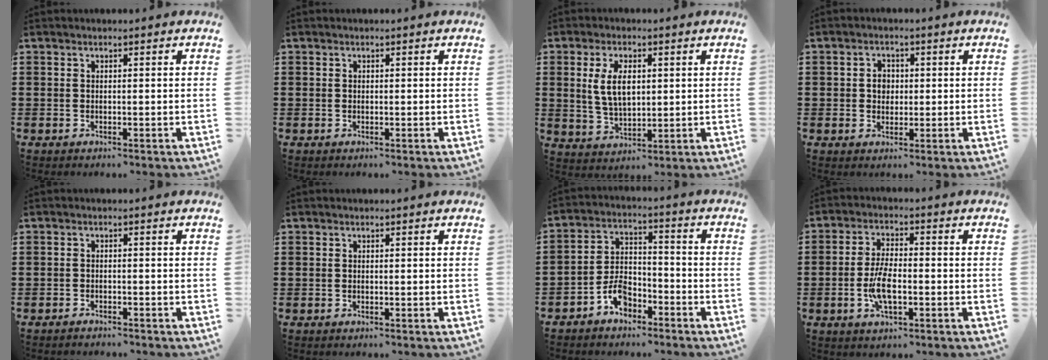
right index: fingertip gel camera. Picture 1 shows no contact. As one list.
[{"total": 0.0}, {"total": 6.8, "force": [1.3, 3.5, 5.7], "torque": [-0.125, 0.004, 0.016]}, {"total": 2.5, "force": [0.1, 2.1, 1.3], "torque": [-0.031, 0.010, -0.001]}, {"total": 1.2, "force": [-1.2, 0.1, 0.0], "torque": [-0.003, 0.003, -0.025]}, {"total": 0.0}, {"total": 5.7, "force": [-3.8, 3.2, 2.8], "torque": [-0.061, 0.014, -0.074]}, {"total": 6.2, "force": [-1.5, 2.4, 5.5], "torque": [-0.122, -0.002, -0.035]}]